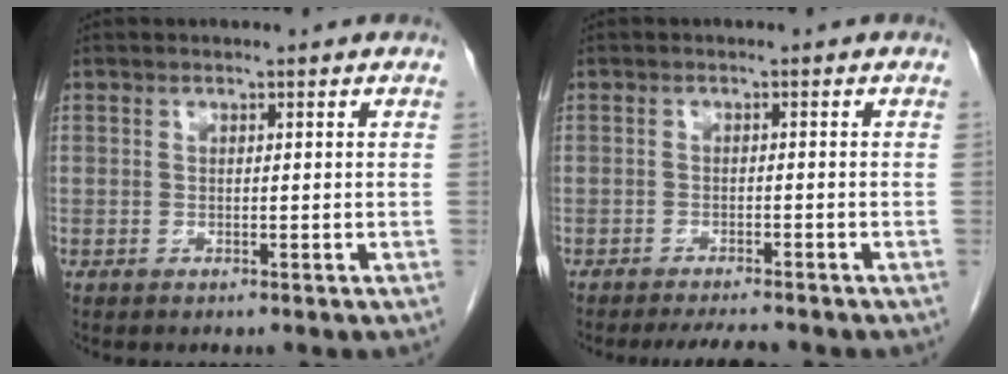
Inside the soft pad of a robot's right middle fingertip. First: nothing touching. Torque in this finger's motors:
{"motor_torque": [0.19, -0.08, 0.00, 0.00]}